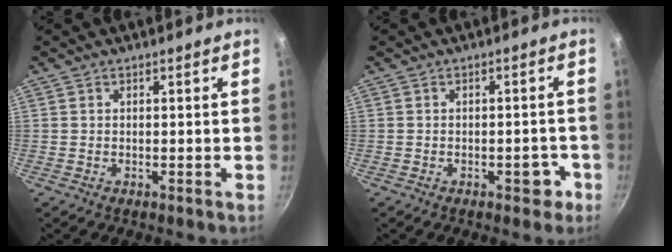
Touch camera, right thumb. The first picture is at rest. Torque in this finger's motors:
{"motor_torque": [0.74, 0.46, 0.73, -0.33, -0.01]}